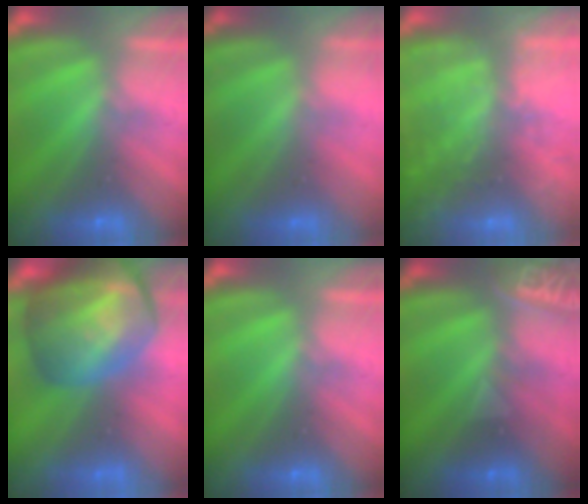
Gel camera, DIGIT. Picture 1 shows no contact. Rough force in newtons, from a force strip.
{"total": 2.4}
{"total": 8.3}
{"total": 9.8}
{"total": 0.0}
{"total": 2.4}